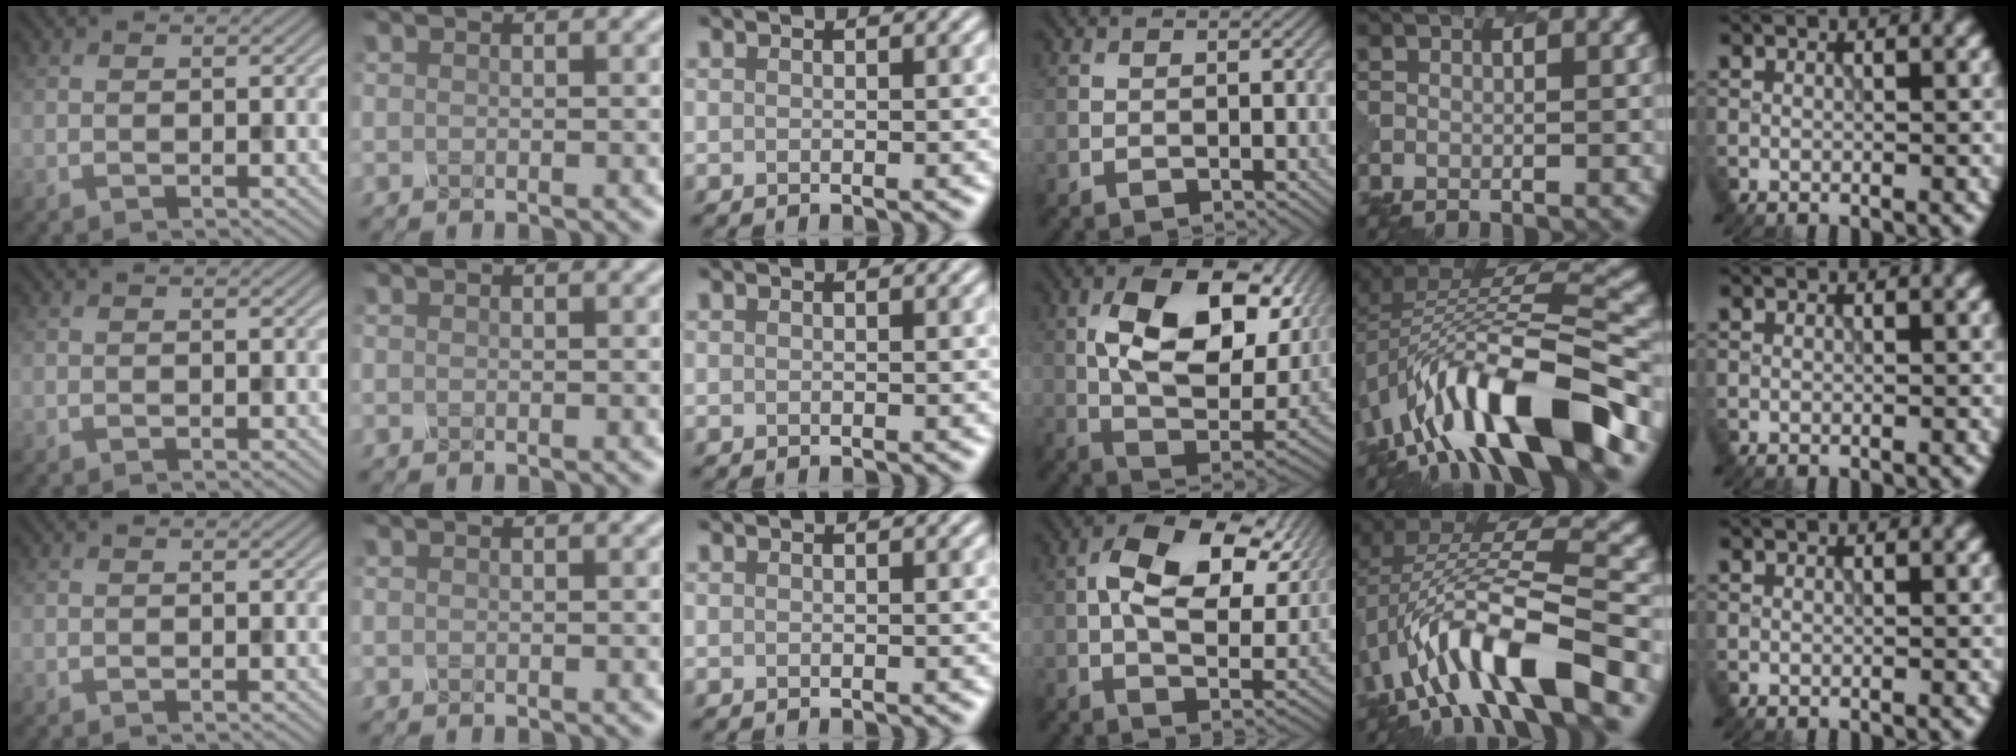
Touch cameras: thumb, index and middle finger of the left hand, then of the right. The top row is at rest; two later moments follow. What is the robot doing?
{"motion": "unscrew", "object": "spray bottle"}